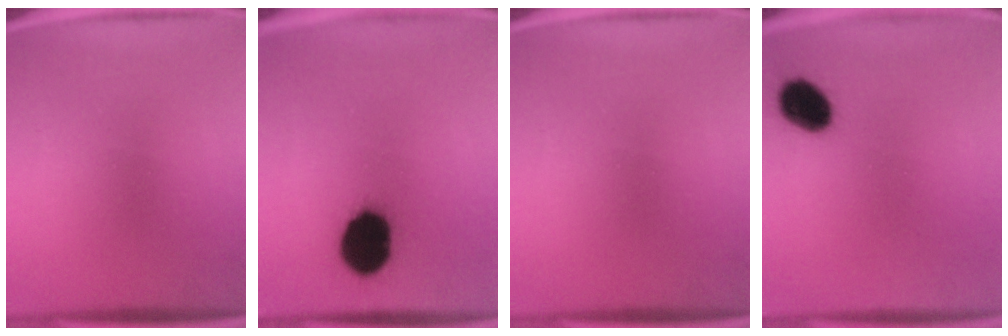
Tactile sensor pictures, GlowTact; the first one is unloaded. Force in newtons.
{"total": 14.2}
{"total": 0.0}
{"total": 8.6}